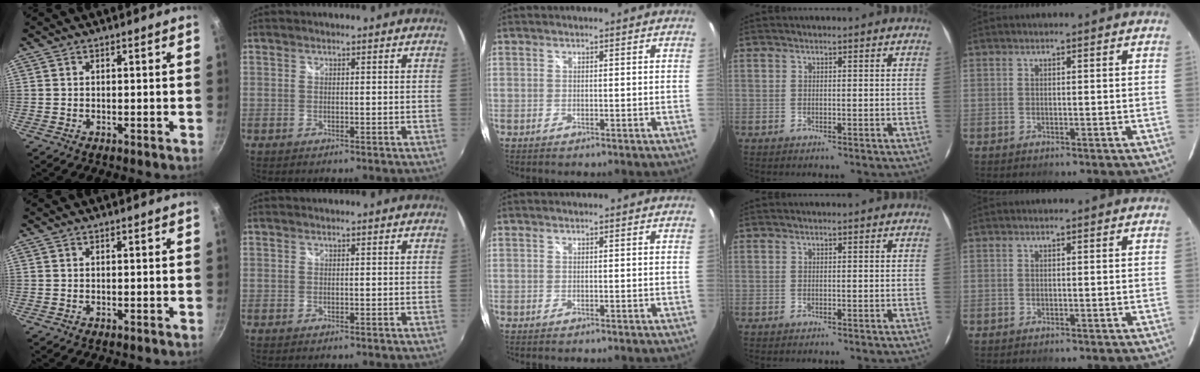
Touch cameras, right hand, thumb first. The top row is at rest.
{}